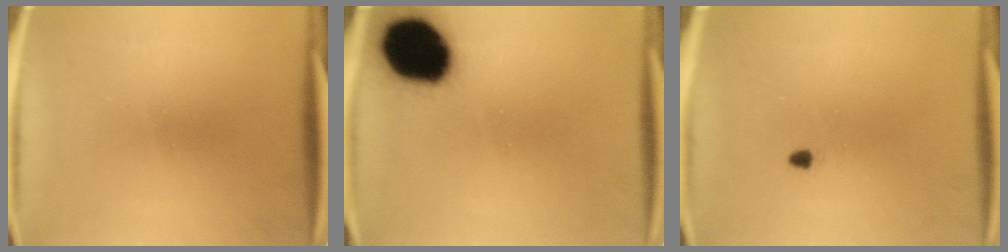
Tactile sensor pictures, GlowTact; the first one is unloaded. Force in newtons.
{"total": 19.5}
{"total": 0.8}